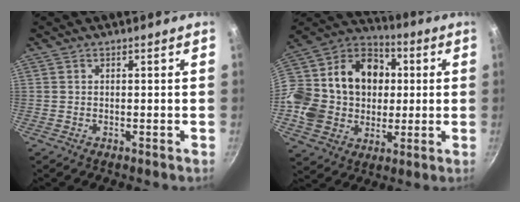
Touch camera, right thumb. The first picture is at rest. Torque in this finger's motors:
{"motor_torque": [1.36, 2.89, 1.07, 0.60, 0.20]}